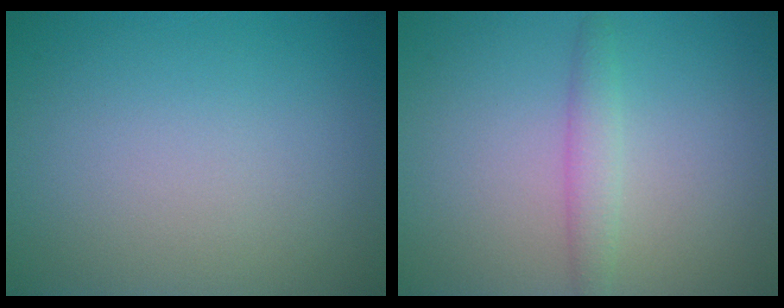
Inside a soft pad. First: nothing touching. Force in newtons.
{"total": 1.8, "press": 1.8, "slide": 0.1}